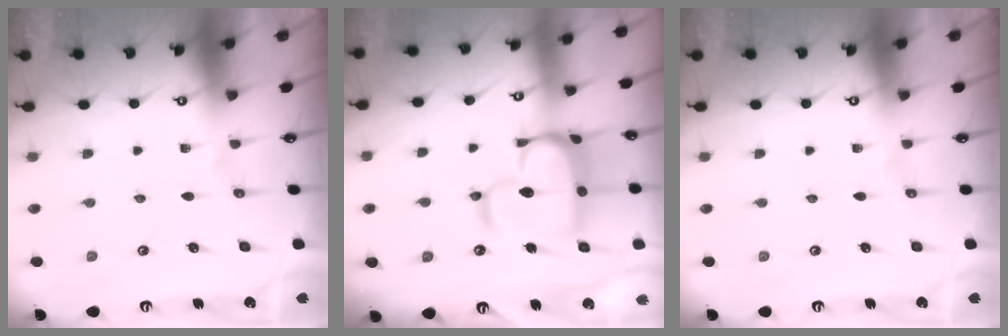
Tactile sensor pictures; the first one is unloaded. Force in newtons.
{"total": 12.2, "press": 12.1, "slide": 1.2}
{"total": 0.0}